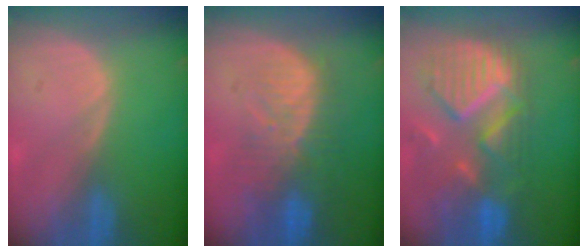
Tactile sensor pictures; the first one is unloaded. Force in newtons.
{"total": 10.2, "press": 8.8, "slide": 5.2}
{"total": 12.0, "press": 10.4, "slide": 6.0}